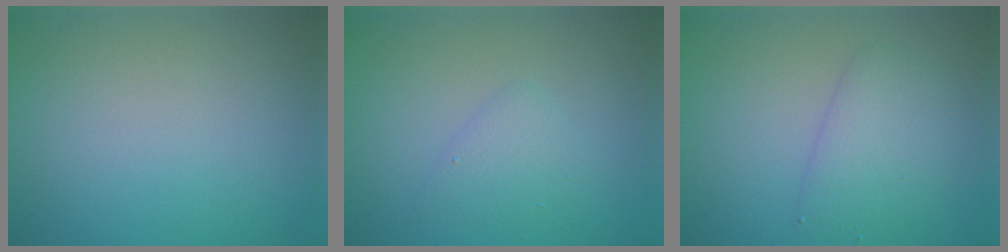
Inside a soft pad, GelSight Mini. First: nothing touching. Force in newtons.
{"total": 1.7, "press": 1.7, "slide": 0.1}
{"total": 3.0, "press": 3.0, "slide": 0.1}